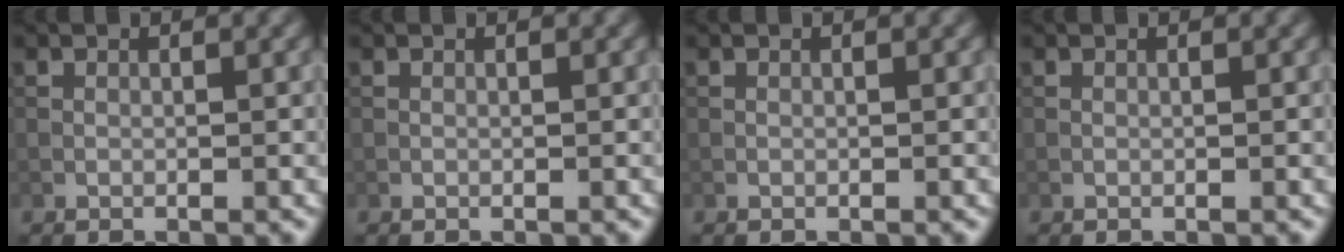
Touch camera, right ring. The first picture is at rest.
{"total": 0.0}
{"total": 0.0}
{"total": 0.0}